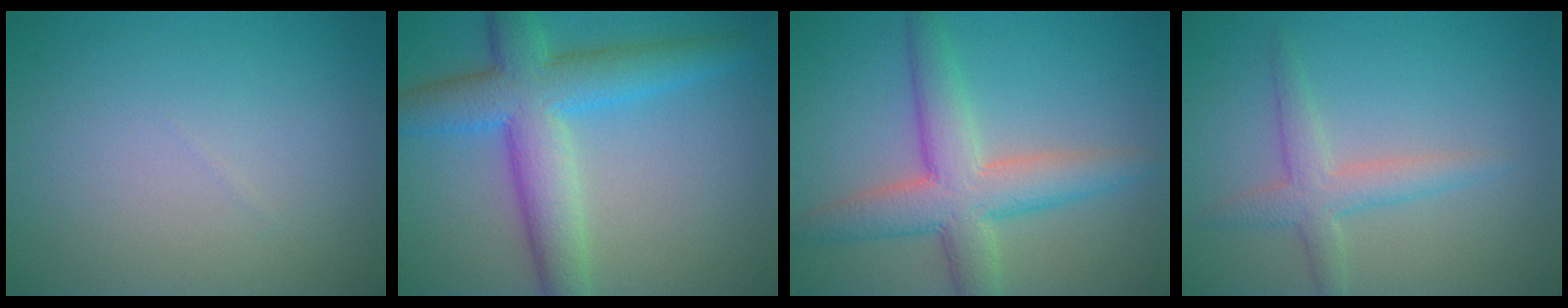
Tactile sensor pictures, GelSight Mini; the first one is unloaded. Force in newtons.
{"total": 7.7, "press": 7.7, "slide": 0.2}
{"total": 6.3, "press": 6.3, "slide": 0.1}
{"total": 2.9, "press": 2.9, "slide": 0.1}